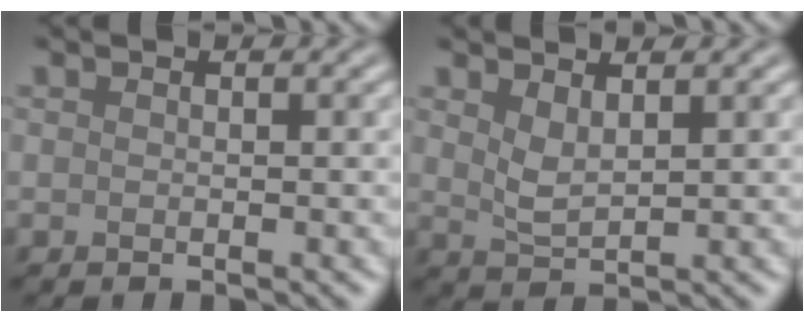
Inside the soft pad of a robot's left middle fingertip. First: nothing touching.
{"total": 2.0, "force": [1.2, 0.7, 1.4], "torque": [-0.035, -0.007, 0.028]}